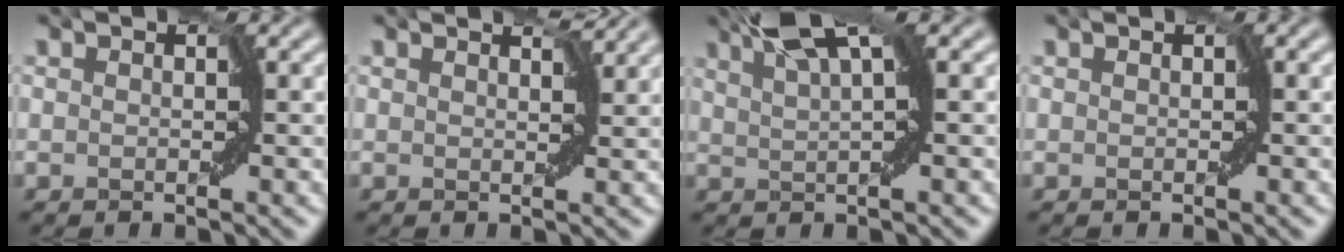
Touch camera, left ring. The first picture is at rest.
{"total": 1.3, "force": [1.1, 0.3, 0.7], "torque": [-0.018, -0.001, 0.014]}
{"total": 4.7, "force": [3.0, 0.5, 3.5], "torque": [-0.056, 0.023, 0.044]}
{"total": 0.0}